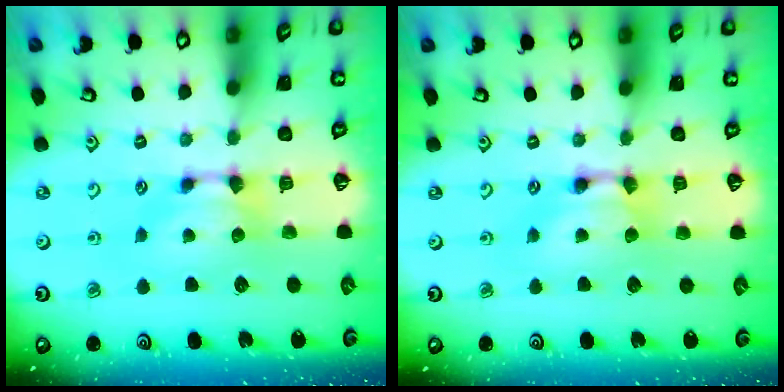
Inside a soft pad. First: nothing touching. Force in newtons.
{"total": 2.1, "press": 2.1, "slide": 0.0}